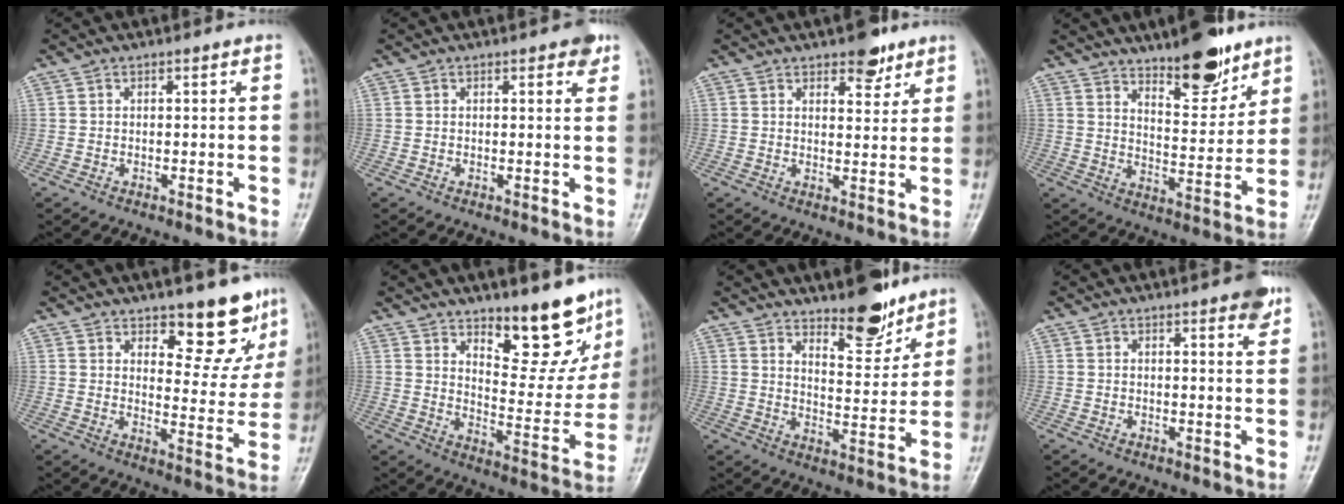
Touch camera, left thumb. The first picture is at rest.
{"total": 2.2, "force": [1.4, 0.8, 1.5], "torque": [-0.008, -0.005, 0.014]}
{"total": 5.1, "force": [3.7, 2.4, 2.7], "torque": [-0.010, -0.023, 0.052]}
{"total": 12.2, "force": [9.2, 4.0, 6.9], "torque": [-0.071, -0.071, 0.150]}
{"total": 10.9, "force": [8.4, 4.3, 5.6], "torque": [-0.023, -0.064, 0.119]}
{"total": 14.8, "force": [10.5, 5.5, 8.9], "torque": [-0.064, -0.086, 0.161]}
{"total": 9.7, "force": [7.7, 3.1, 4.9], "torque": [-0.049, -0.069, 0.128]}
{"total": 4.1, "force": [2.7, 0.8, 3.0], "torque": [-0.028, -0.013, 0.031]}